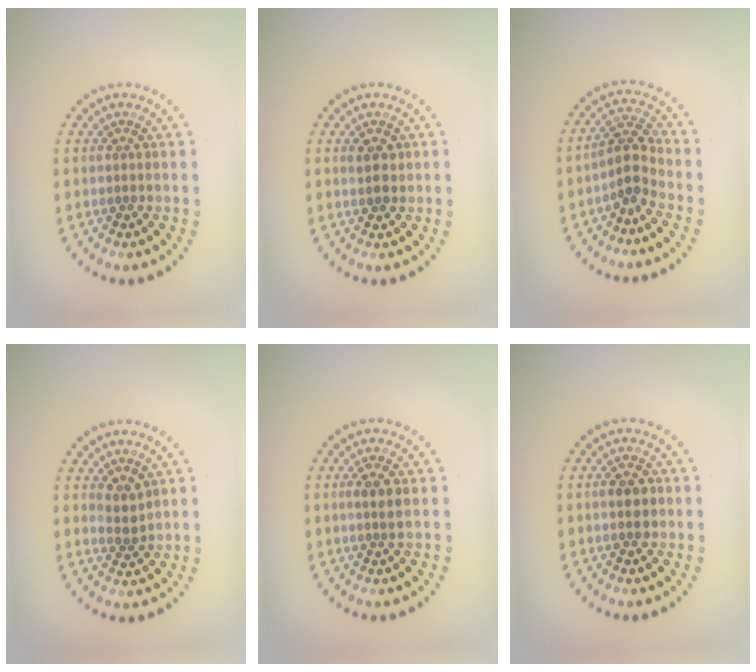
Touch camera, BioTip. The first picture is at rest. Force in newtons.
{"total": 1.5, "press": 1.4, "slide": 0.5}
{"total": 2.4, "press": 2.1, "slide": 1.3}
{"total": 1.6, "press": 1.2, "slide": 1.1}
{"total": 1.3, "press": 1.1, "slide": 0.7}
{"total": 1.8, "press": 1.7, "slide": 0.2}